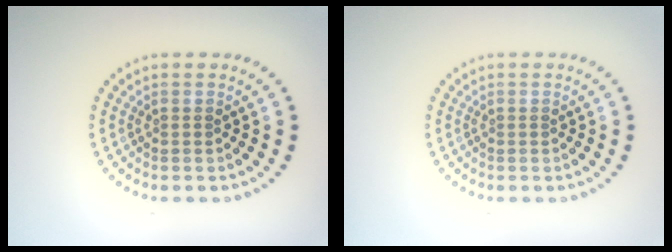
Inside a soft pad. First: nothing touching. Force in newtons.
{"total": 0.0}